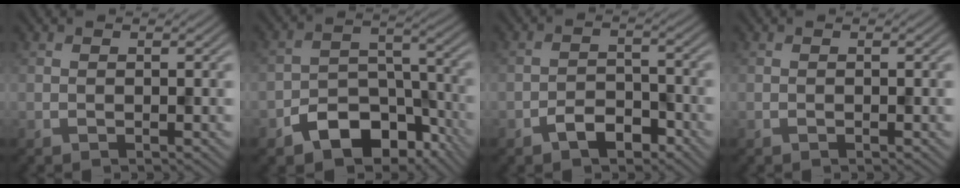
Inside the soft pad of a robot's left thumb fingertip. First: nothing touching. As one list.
[{"total": 9.4, "force": [-5.7, 5.6, 4.9], "torque": [-0.076, -0.013, -0.104]}, {"total": 3.8, "force": [-2.5, 2.1, 2.0], "torque": [-0.032, 0.004, -0.050]}, {"total": 0.0}]